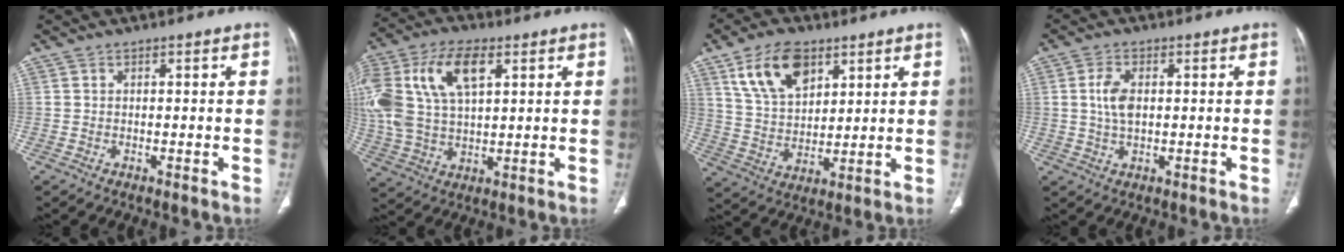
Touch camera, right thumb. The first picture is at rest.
{"total": 20.1, "force": [6.6, 11.0, 15.4], "torque": [-0.350, 0.013, 0.125]}
{"total": 12.8, "force": [6.9, 7.4, 7.9], "torque": [-0.120, -0.025, 0.135]}
{"total": 5.0, "force": [0.7, 2.7, 4.1], "torque": [-0.087, -0.001, 0.013]}